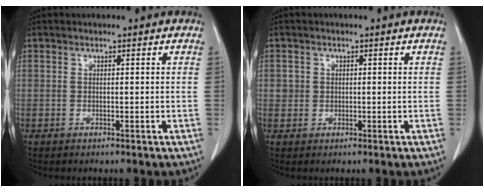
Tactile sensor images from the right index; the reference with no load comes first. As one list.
[{"total": 1.7, "force": [0.2, 1.6, 0.3], "torque": [0.000, 0.005, 0.004]}]